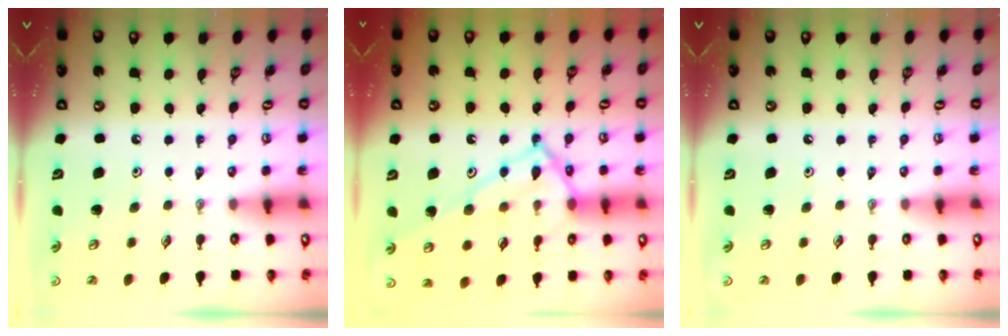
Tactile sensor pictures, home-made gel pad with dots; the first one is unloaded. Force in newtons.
{"total": 16.1, "press": 16.1, "slide": 1.0}
{"total": 0.0}